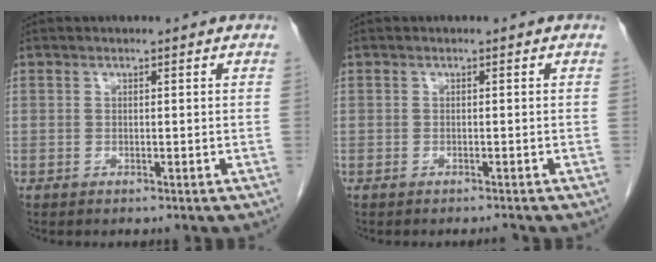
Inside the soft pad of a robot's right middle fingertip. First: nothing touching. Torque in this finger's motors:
{"motor_torque": [0.13, -0.02, 0.00, 0.00]}